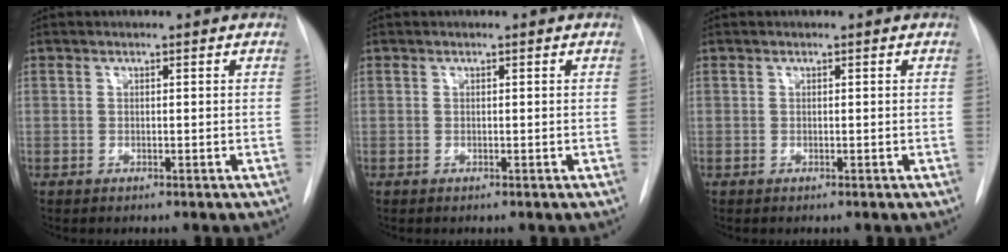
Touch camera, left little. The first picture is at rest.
{"total": 0.0}
{"total": 0.0}